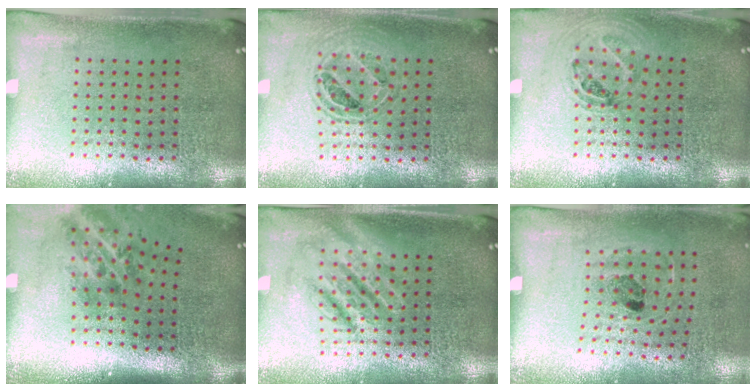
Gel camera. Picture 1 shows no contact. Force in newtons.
{"total": 0.9, "press": 0.9, "slide": 0.1}
{"total": 0.9, "press": 0.9, "slide": 0.2}
{"total": 2.0, "press": 1.2, "slide": 1.6}
{"total": 2.6, "press": 2.6, "slide": 0.3}
{"total": 1.1, "press": 0.8, "slide": 0.7}